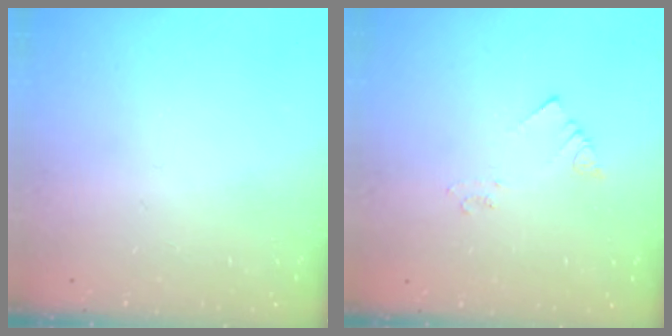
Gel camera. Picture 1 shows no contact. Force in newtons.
{"total": 2.1, "press": 2.1, "slide": 0.3}